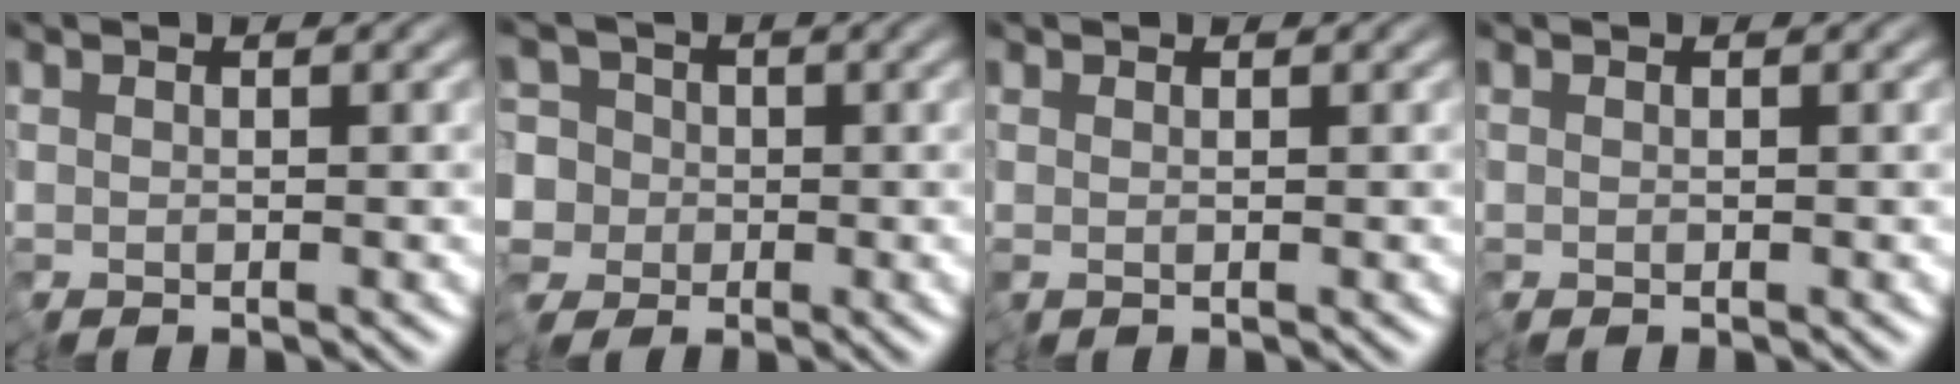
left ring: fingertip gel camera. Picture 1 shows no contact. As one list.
[{"total": 5.5, "force": [-0.8, 5.2, 1.5], "torque": [-0.020, 0.024, -0.058]}, {"total": 0.0}, {"total": 0.0}]